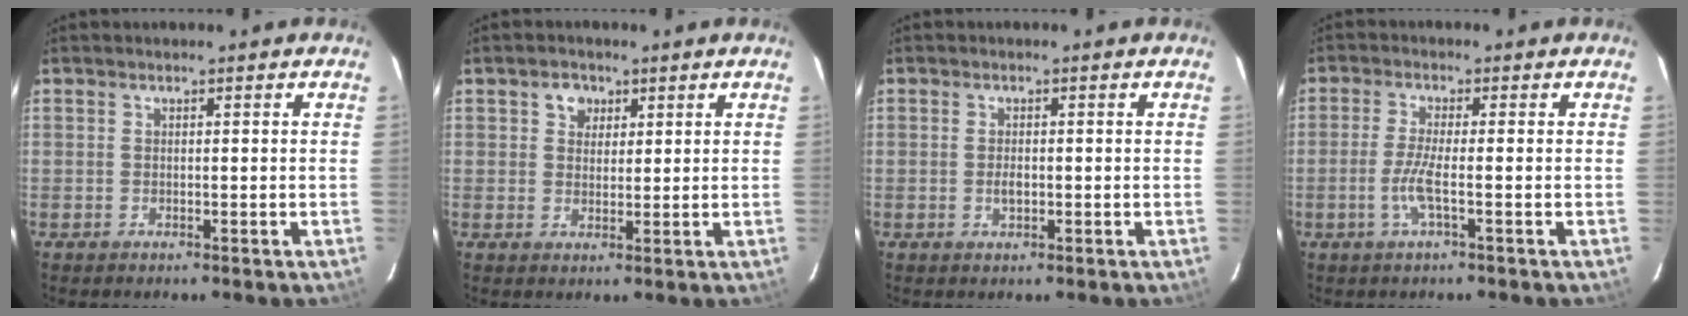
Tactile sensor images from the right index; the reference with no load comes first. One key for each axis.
{"total": 3.0, "fx": 1.5, "fy": 2.4, "fz": 0.9, "tx": -0.006, "ty": 0.008, "tz": 0.027}
{"total": 1.8, "fx": -0.3, "fy": 1.0, "fz": 1.4, "tx": -0.026, "ty": 0.001, "tz": -0.006}
{"total": 4.2, "fx": -1.5, "fy": -0.2, "fz": 3.9, "tx": -0.086, "ty": -0.004, "tz": -0.033}